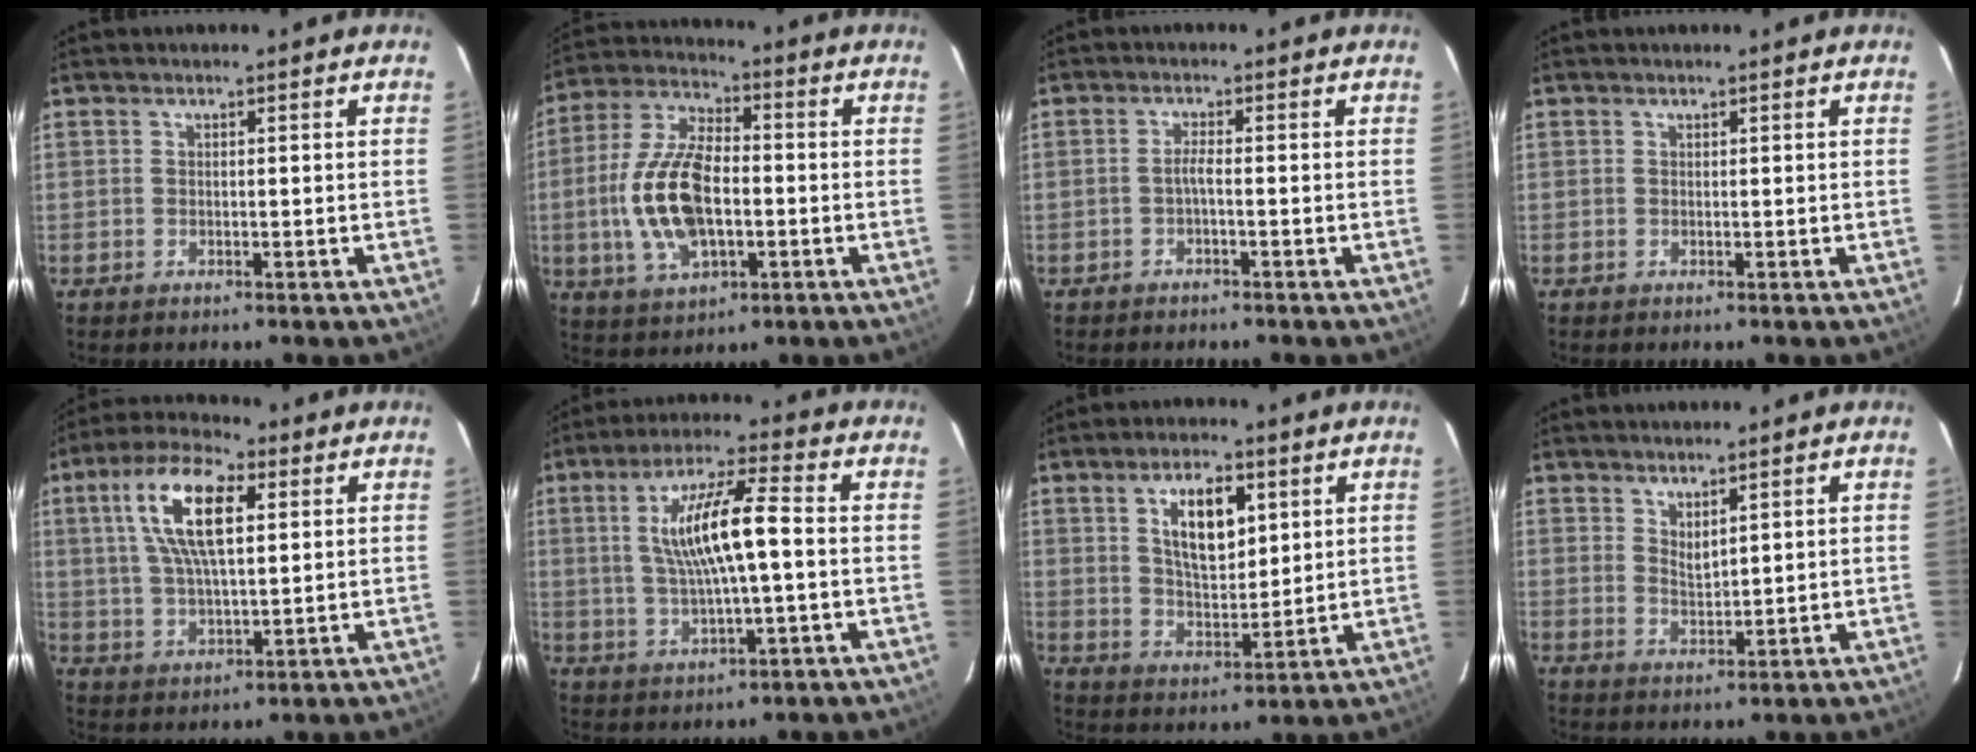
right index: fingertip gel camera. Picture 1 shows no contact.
{"total": 15.4, "force": [-2.4, 7.9, 13.0], "torque": [-0.277, 0.006, -0.041]}
{"total": 1.7, "force": [-1.1, 0.0, 1.4], "torque": [-0.030, 0.004, -0.021]}
{"total": 0.0}
{"total": 13.1, "force": [4.1, 5.1, 11.4], "torque": [-0.218, 0.021, 0.074]}
{"total": 11.9, "force": [0.5, 2.1, 11.7], "torque": [-0.215, 0.007, 0.015]}
{"total": 9.8, "force": [3.8, 4.4, 7.9], "torque": [-0.139, 0.007, 0.075]}
{"total": 2.9, "force": [2.2, 0.9, 1.6], "torque": [-0.026, -0.004, 0.039]}